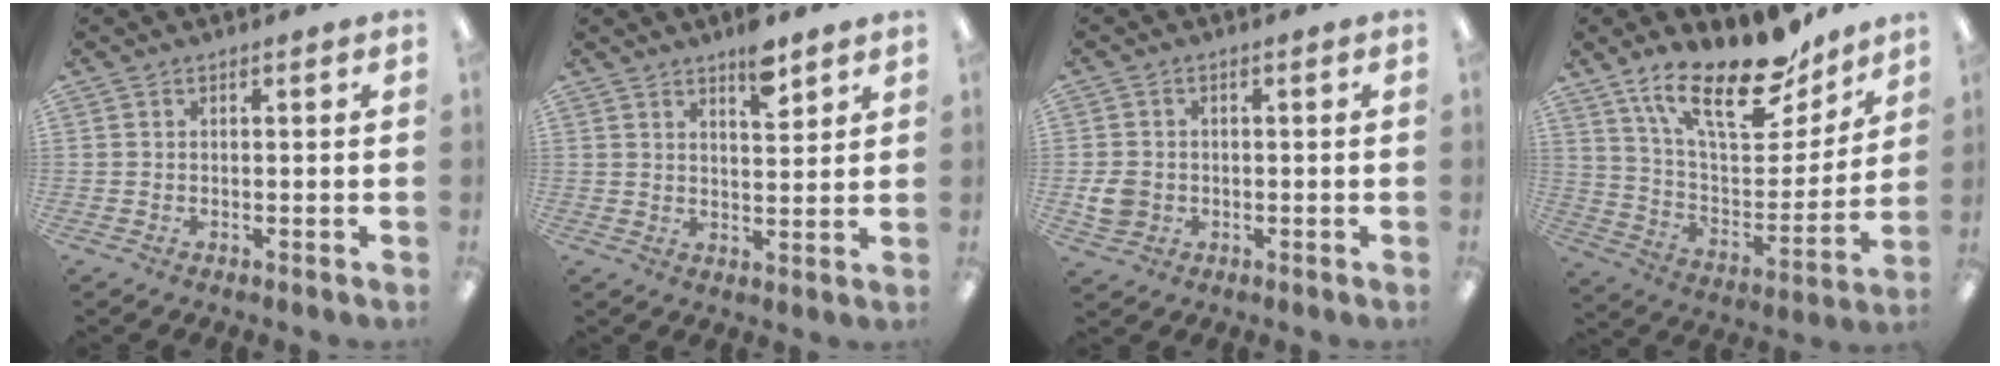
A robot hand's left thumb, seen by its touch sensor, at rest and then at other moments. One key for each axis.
{"total": 6.7, "fx": 5.0, "fy": 2.3, "fz": 3.8, "tx": -0.046, "ty": -0.031, "tz": 0.082}
{"total": 4.6, "fx": -0.3, "fy": 4.0, "fz": 2.3, "tx": -0.045, "ty": 0.001, "tz": -0.007}
{"total": 23.6, "fx": 16.6, "fy": 8.9, "fz": 14.1, "tx": -0.226, "ty": -0.105, "tz": 0.286}